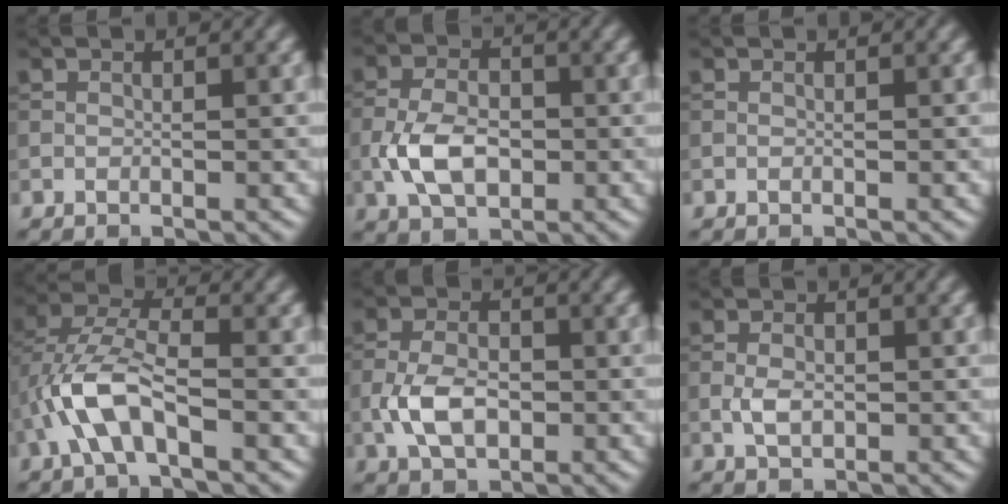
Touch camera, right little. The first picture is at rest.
{"total": 5.2, "force": [-1.4, 3.2, 3.9], "torque": [-0.080, -0.001, -0.031]}
{"total": 0.0}
{"total": 6.0, "force": [-2.2, 2.6, 4.9], "torque": [-0.112, 0.010, -0.047]}
{"total": 4.6, "force": [-1.3, 2.7, 3.5], "torque": [-0.073, 0.000, -0.029]}
{"total": 2.2, "force": [-0.4, 1.3, 1.7], "torque": [-0.036, 0.000, -0.009]}